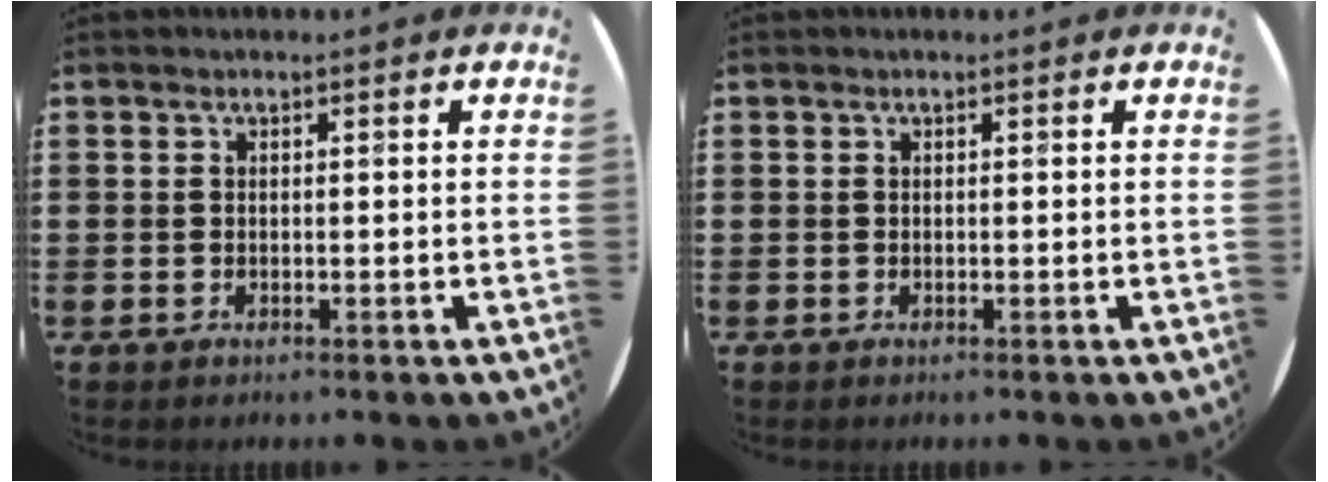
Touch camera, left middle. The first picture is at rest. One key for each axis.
{"total": 0.0}